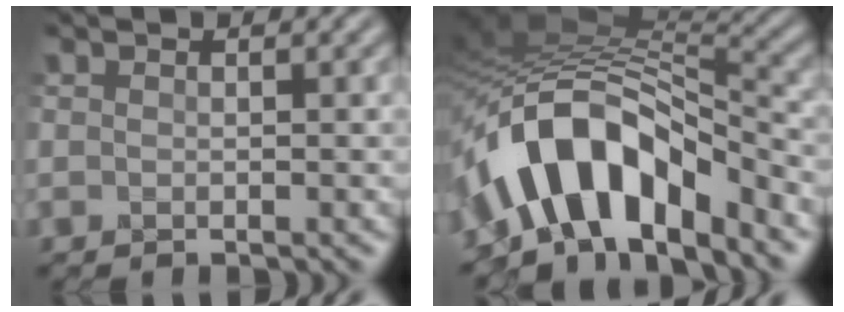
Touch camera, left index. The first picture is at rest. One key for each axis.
{"total": 10.7, "fx": -5.2, "fy": 5.2, "fz": 7.7, "tx": -0.121, "ty": 0.014, "tz": -0.094}